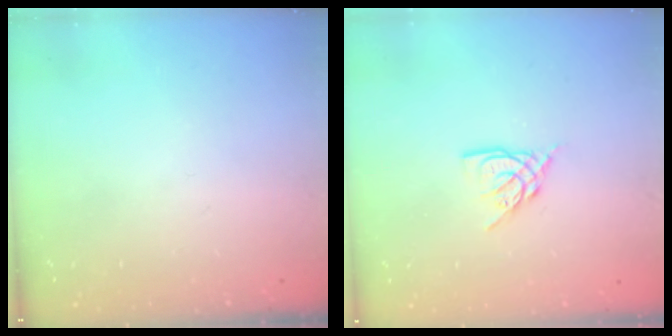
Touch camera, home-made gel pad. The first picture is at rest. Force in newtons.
{"total": 8.0, "press": 7.9, "slide": 1.1}